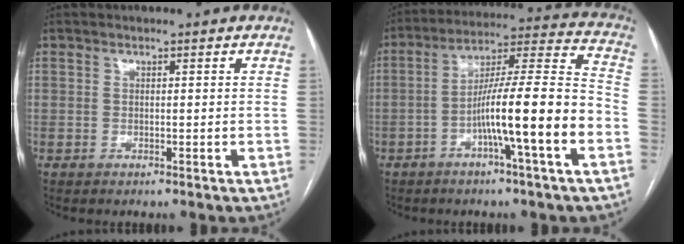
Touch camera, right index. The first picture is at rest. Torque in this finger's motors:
{"motor_torque": [1.96, -0.17, 1.05, 0.21]}